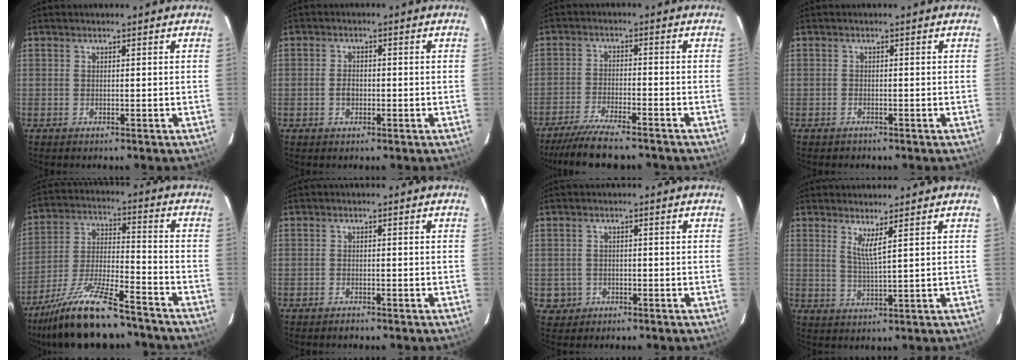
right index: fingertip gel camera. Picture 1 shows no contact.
{"total": 2.4, "force": [-0.6, 1.7, 1.6], "torque": [-0.031, 0.003, -0.012]}
{"total": 11.2, "force": [-9.7, 1.8, 5.3], "torque": [-0.124, -0.020, -0.162]}
{"total": 1.0, "force": [-0.8, 0.6, 0.0], "torque": [-0.003, 0.004, -0.012]}
{"total": 18.3, "force": [-14.7, 3.9, 10.3], "torque": [-0.209, -0.020, -0.249]}
{"total": 1.2, "force": [-1.0, 0.5, 0.1], "torque": [-0.006, 0.003, -0.018]}
{"total": 3.0, "force": [-0.8, 2.8, 0.2], "torque": [-0.011, 0.008, -0.007]}
{"total": 3.2, "force": [1.9, -0.5, 2.5], "torque": [-0.051, -0.012, 0.033]}